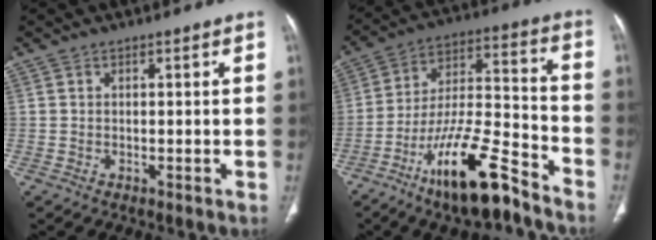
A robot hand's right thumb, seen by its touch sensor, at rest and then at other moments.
{"total": 18.0, "force": [-12.0, 4.9, 12.6], "torque": [-0.220, 0.081, -0.210]}